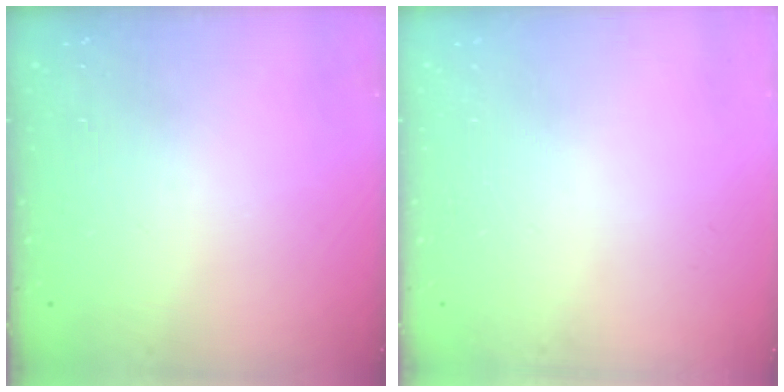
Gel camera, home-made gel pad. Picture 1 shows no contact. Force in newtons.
{"total": 0.0}